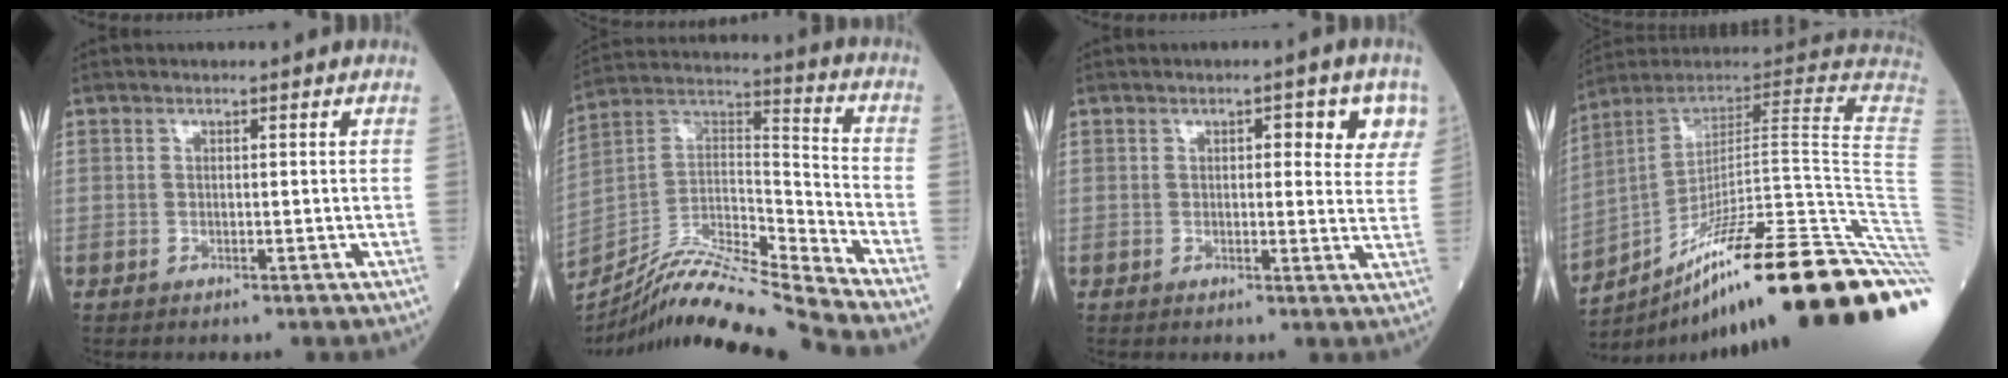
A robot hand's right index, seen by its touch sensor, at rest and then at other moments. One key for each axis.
{"total": 16.7, "fx": -15.9, "fy": -1.6, "fz": 4.9, "tx": -0.079, "ty": 0.036, "tz": -0.289}
{"total": 5.7, "fx": 2.5, "fy": 2.2, "fz": 4.7, "tx": -0.041, "ty": 0.004, "tz": 0.023}
{"total": 32.1, "fx": -16.2, "fy": -1.3, "fz": 27.7, "tx": -0.229, "ty": 0.022, "tz": -0.255}